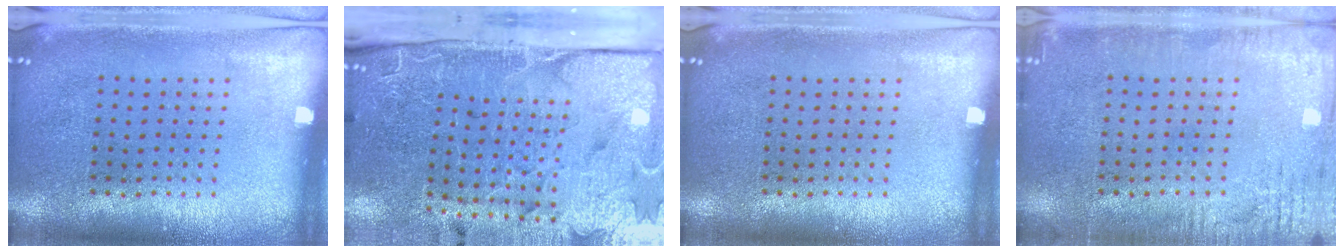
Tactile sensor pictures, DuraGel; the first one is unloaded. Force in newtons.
{"total": 5.0, "press": 3.9, "slide": 3.1}
{"total": 0.0}
{"total": 2.7, "press": 2.7, "slide": 0.2}